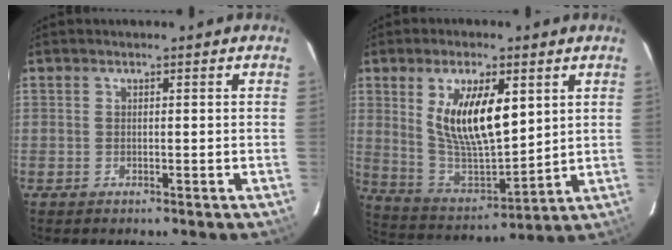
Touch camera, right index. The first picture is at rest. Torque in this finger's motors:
{"motor_torque": [0.97, 0.57, 0.83, 0.21]}